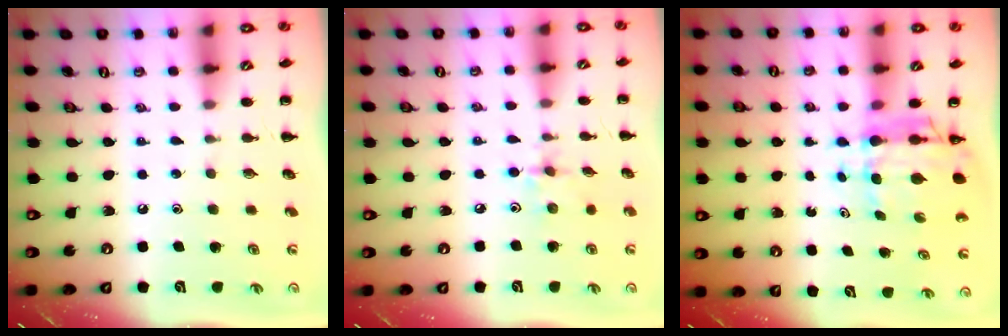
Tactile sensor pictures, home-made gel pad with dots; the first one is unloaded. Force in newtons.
{"total": 2.7, "press": 2.7, "slide": 0.5}
{"total": 6.9, "press": 6.6, "slide": 2.2}